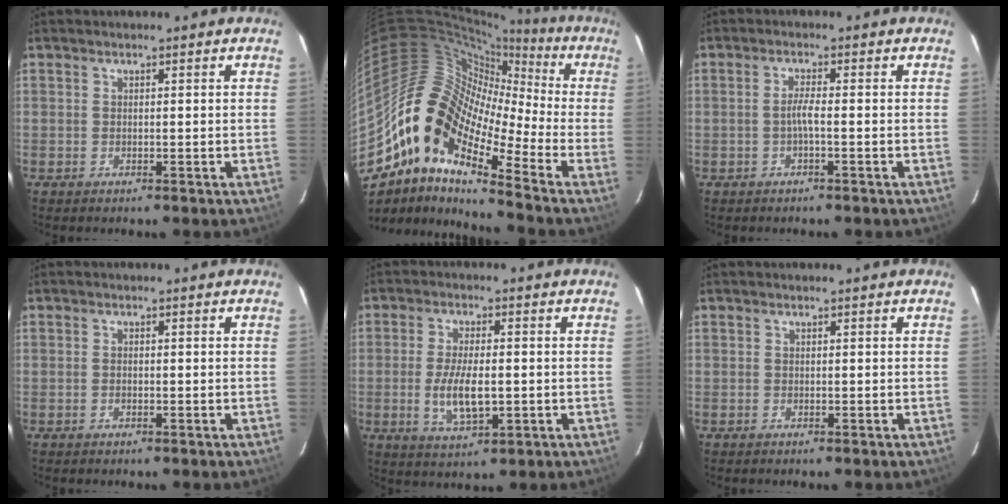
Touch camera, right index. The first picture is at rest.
{"total": 15.9, "force": [-8.0, 6.7, 12.0], "torque": [-0.181, -0.001, -0.171]}
{"total": 2.0, "force": [-0.8, -0.2, 1.8], "torque": [-0.036, 0.002, -0.016]}
{"total": 0.9, "force": [-0.2, 0.6, 0.6], "torque": [-0.013, 0.002, -0.005]}
{"total": 8.2, "force": [-1.3, 3.2, 7.4], "torque": [-0.147, -0.010, -0.019]}
{"total": 0.0}